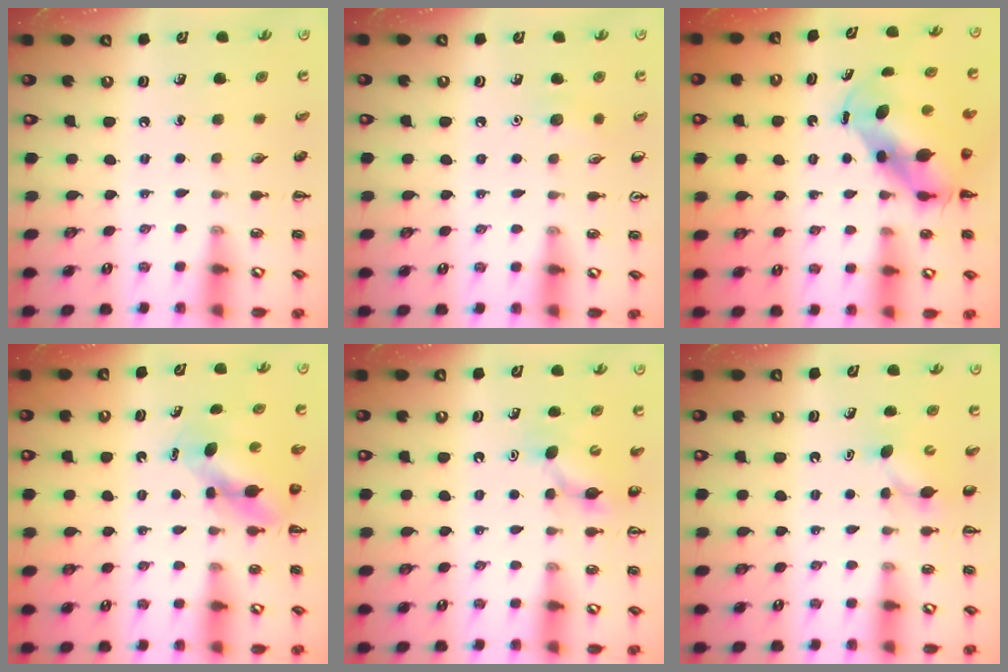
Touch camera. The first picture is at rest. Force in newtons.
{"total": 5.2, "press": 5.0, "slide": 1.6}
{"total": 7.3, "press": 7.1, "slide": 2.0}
{"total": 5.7, "press": 5.7, "slide": 0.2}
{"total": 7.6, "press": 7.4, "slide": 1.5}
{"total": 4.5, "press": 4.4, "slide": 1.3}